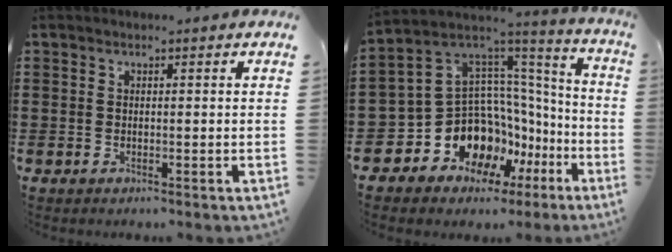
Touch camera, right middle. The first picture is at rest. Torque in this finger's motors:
{"motor_torque": [2.14, 0.00, 1.05, 0.21]}